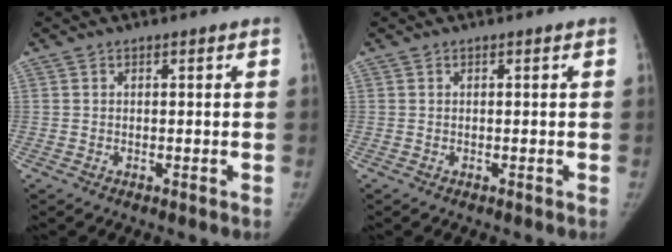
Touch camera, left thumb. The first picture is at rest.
{"total": 0.0}